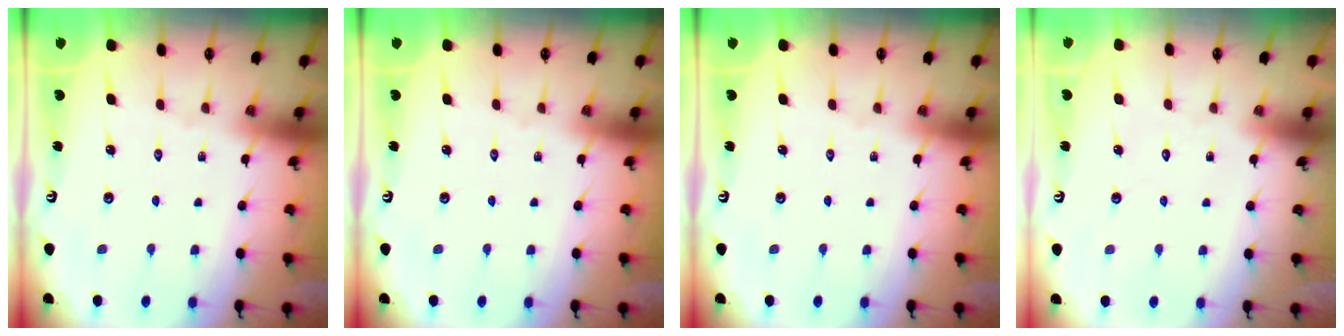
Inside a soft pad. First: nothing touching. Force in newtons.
{"total": 0.0}
{"total": 0.0}
{"total": 1.7, "press": 1.7, "slide": 0.1}